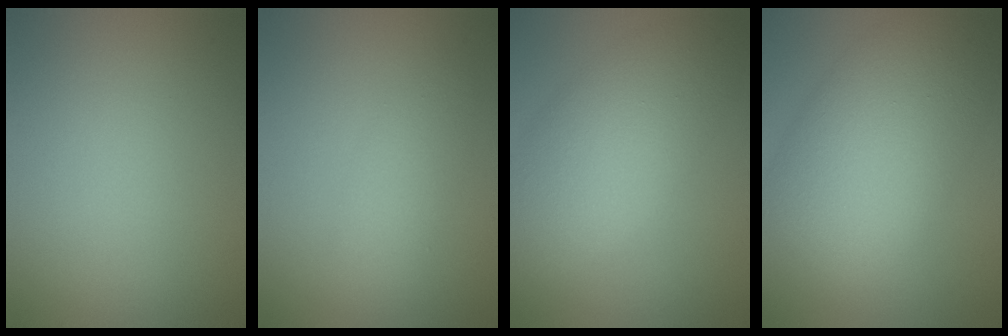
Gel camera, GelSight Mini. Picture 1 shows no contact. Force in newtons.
{"total": 2.5, "press": 2.5, "slide": 0.1}
{"total": 7.2, "press": 7.2, "slide": 0.4}
{"total": 11.2, "press": 11.2, "slide": 0.3}